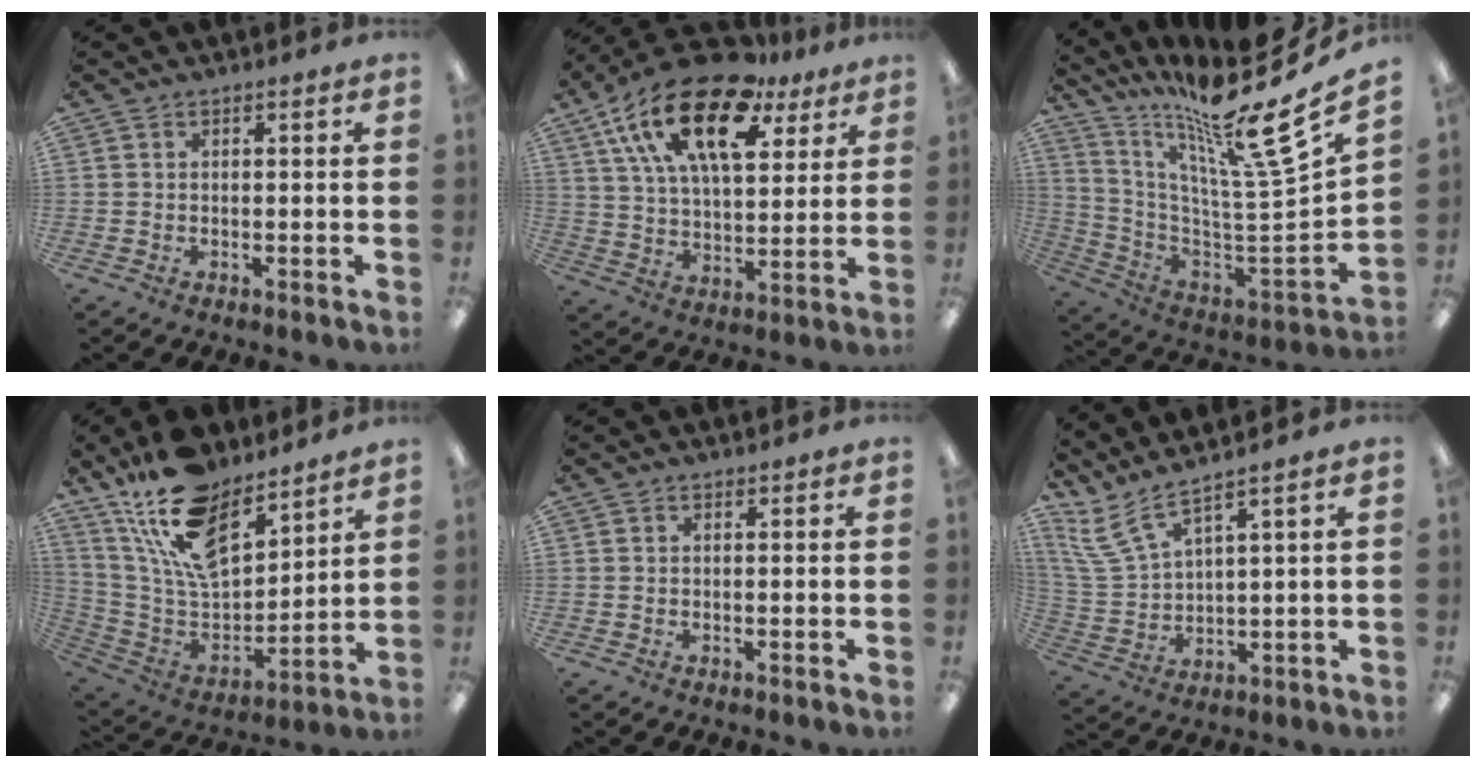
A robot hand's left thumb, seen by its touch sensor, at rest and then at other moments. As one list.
[{"total": 22.2, "force": [12.7, 10.7, 14.7], "torque": [-0.264, -0.055, 0.220]}, {"total": 19.4, "force": [15.7, 0.1, 11.4], "torque": [-0.175, -0.141, 0.237]}, {"total": 19.0, "force": [13.7, 8.6, 10.1], "torque": [-0.194, -0.077, 0.250]}, {"total": 0.0}, {"total": 9.0, "force": [7.1, 2.7, 4.9], "torque": [-0.118, -0.033, 0.134]}]